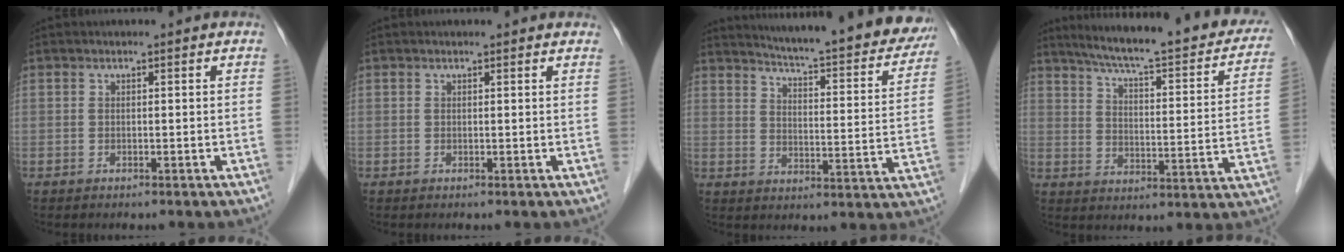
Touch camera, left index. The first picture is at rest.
{"total": 1.5, "force": [1.4, 0.3, 0.4], "torque": [-0.011, 0.000, 0.007]}
{"total": 24.7, "force": [22.5, 2.8, 9.9], "torque": [-0.139, -0.073, 0.270]}
{"total": 25.2, "force": [21.0, 3.9, 13.5], "torque": [-0.190, -0.026, 0.262]}